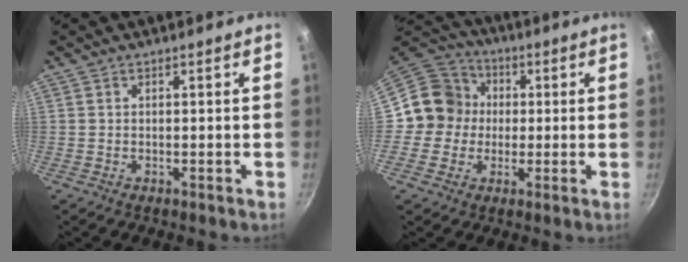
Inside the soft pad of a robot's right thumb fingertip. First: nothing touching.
{"total": 11.0, "force": [0.2, 10.6, 3.0], "torque": [-0.015, 0.029, -0.020]}